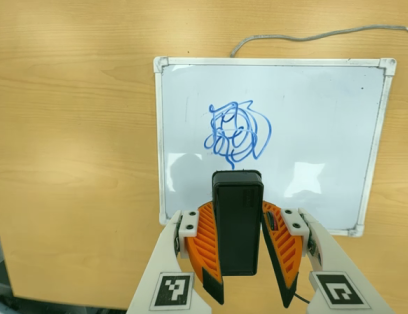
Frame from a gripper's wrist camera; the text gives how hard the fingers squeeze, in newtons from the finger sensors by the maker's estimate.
{"total": 7.8, "left": 6.9, "right": 8.6}